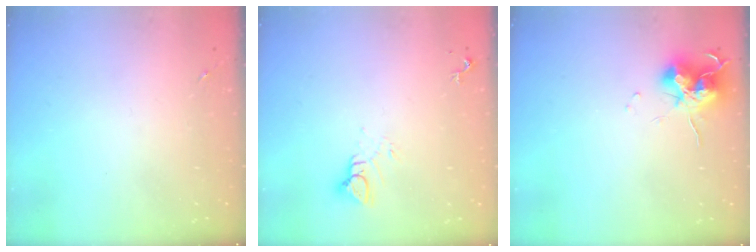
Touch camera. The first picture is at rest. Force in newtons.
{"total": 5.6, "press": 5.6, "slide": 0.4}
{"total": 12.6, "press": 12.5, "slide": 1.4}